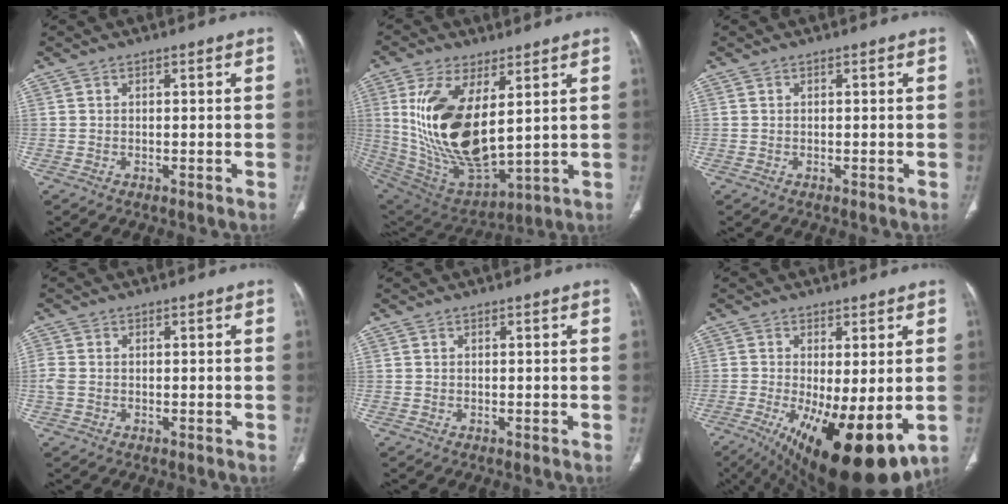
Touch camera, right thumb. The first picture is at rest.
{"total": 20.9, "force": [4.4, 9.6, 18.0], "torque": [-0.347, -0.036, 0.104]}
{"total": 0.0}
{"total": 2.3, "force": [-0.2, 1.7, 1.5], "torque": [-0.050, -0.001, -0.006]}
{"total": 0.0}
{"total": 18.0, "force": [-5.4, 6.4, 15.9], "torque": [-0.245, -0.032, -0.065]}